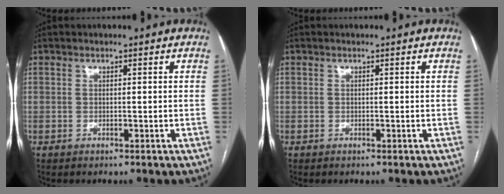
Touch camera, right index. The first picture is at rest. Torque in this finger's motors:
{"motor_torque": [0.00, 0.00, 0.00, 0.00]}